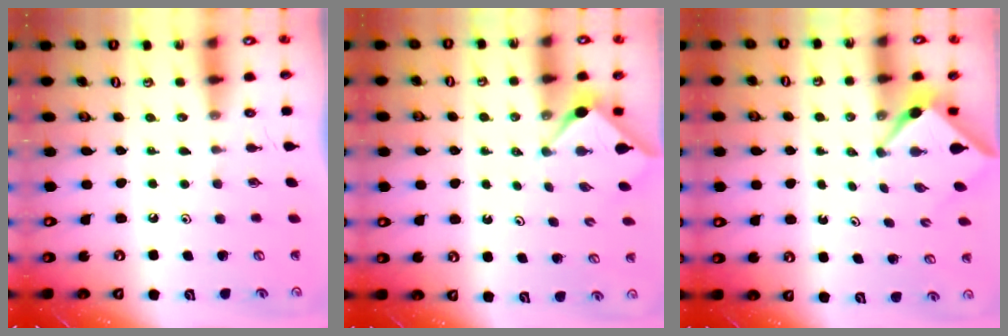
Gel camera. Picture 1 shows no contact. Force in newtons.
{"total": 2.8, "press": 2.8, "slide": 0.4}
{"total": 3.0, "press": 3.0, "slide": 0.3}